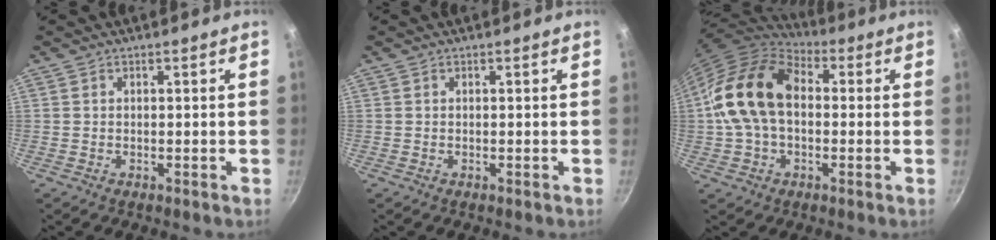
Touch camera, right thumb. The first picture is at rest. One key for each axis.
{"total": 0.0}
{"total": 16.7, "fx": 0.7, "fy": 11.4, "fz": 12.3, "tx": -0.205, "ty": 0.037, "tz": -0.003}